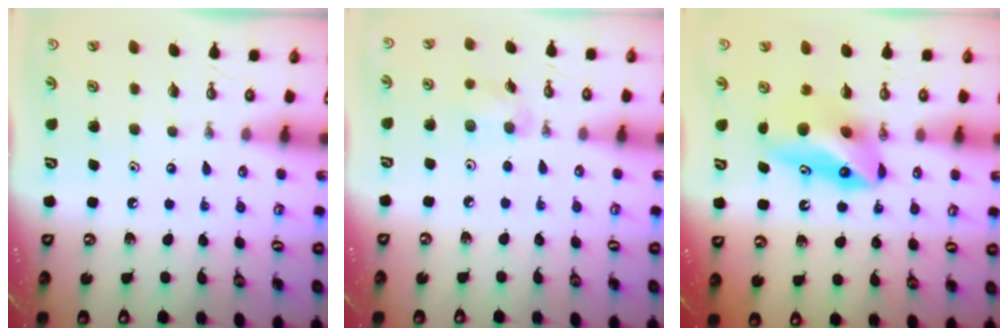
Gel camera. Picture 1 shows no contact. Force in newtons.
{"total": 7.4, "press": 7.3, "slide": 1.5}
{"total": 10.7, "press": 8.6, "slide": 6.3}